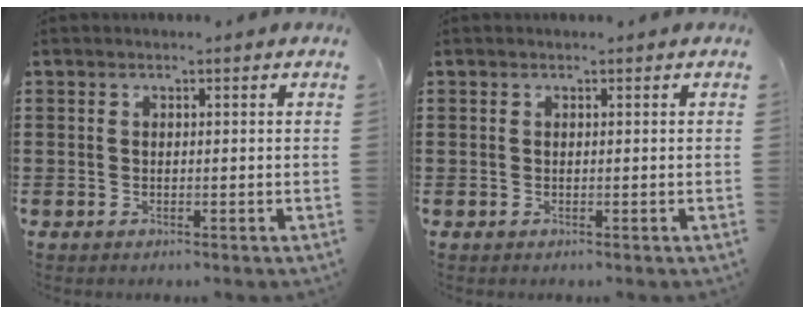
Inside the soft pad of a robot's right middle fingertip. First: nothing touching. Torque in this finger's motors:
{"motor_torque": [-0.03, 0.06, 0.02, -0.01]}